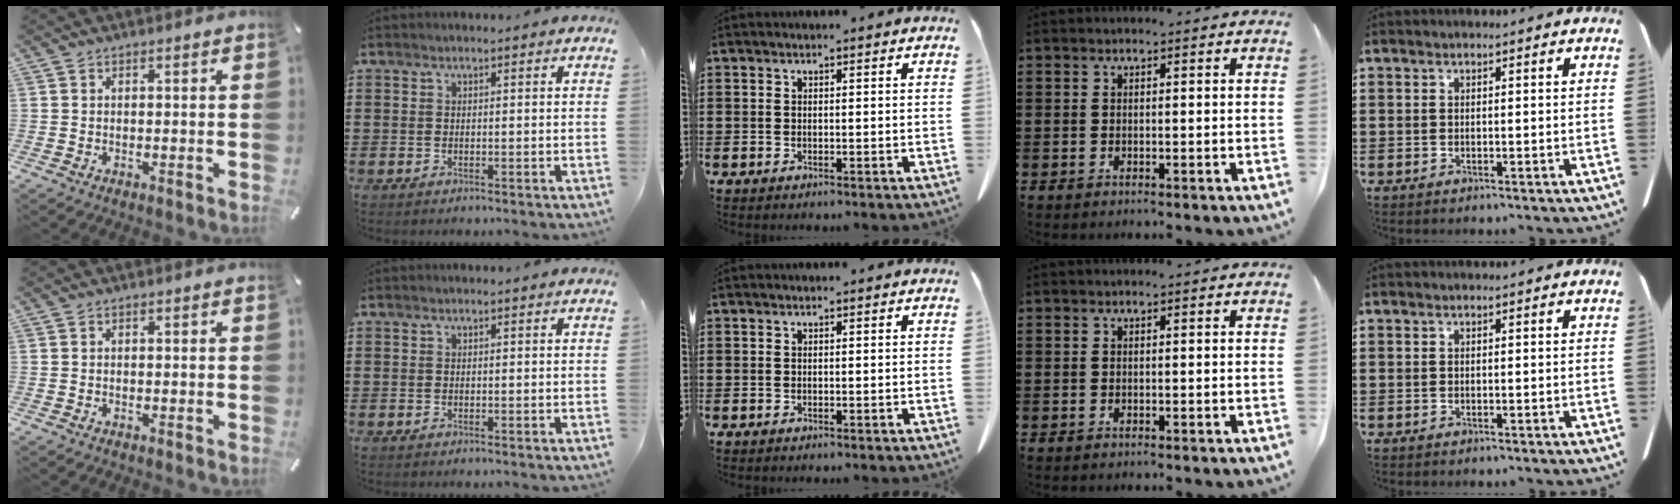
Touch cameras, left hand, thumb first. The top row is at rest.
{}